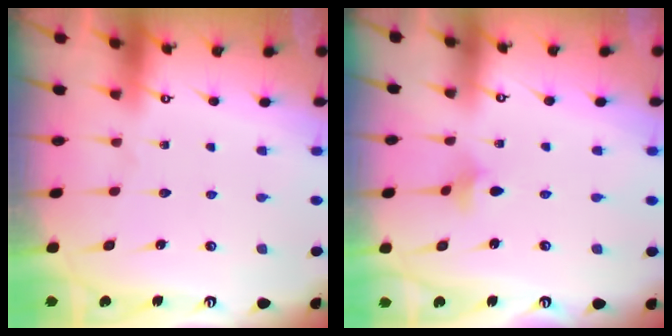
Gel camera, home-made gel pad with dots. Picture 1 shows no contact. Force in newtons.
{"total": 2.8, "press": 2.8, "slide": 0.5}